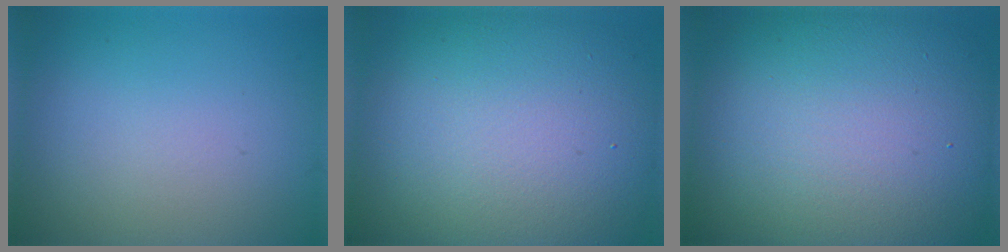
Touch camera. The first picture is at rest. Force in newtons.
{"total": 15.4, "press": 15.4, "slide": 0.5}
{"total": 17.6, "press": 17.6, "slide": 1.0}